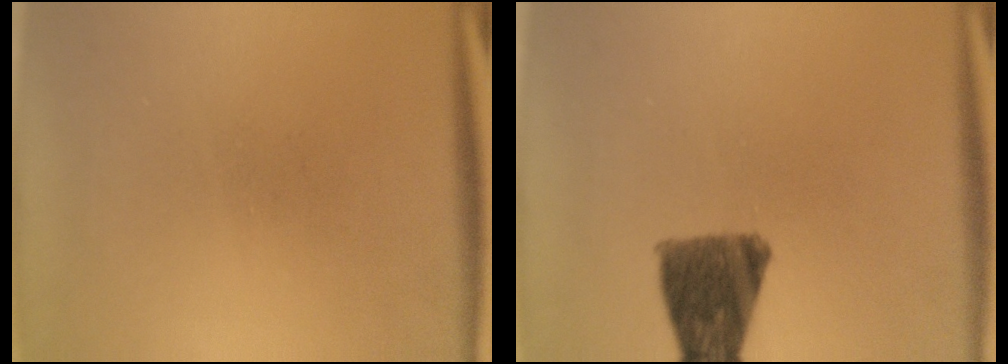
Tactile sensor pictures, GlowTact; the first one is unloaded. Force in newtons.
{"total": 10.0}